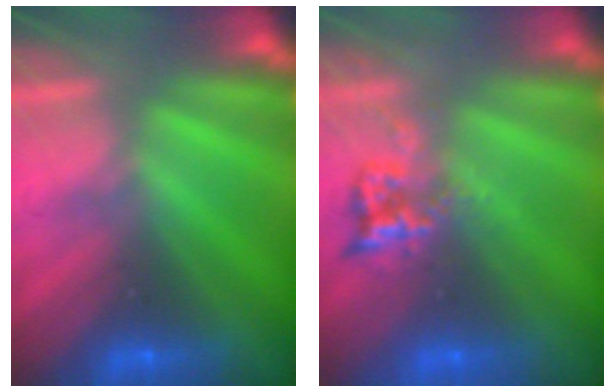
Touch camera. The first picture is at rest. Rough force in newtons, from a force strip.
{"total": 2.4}